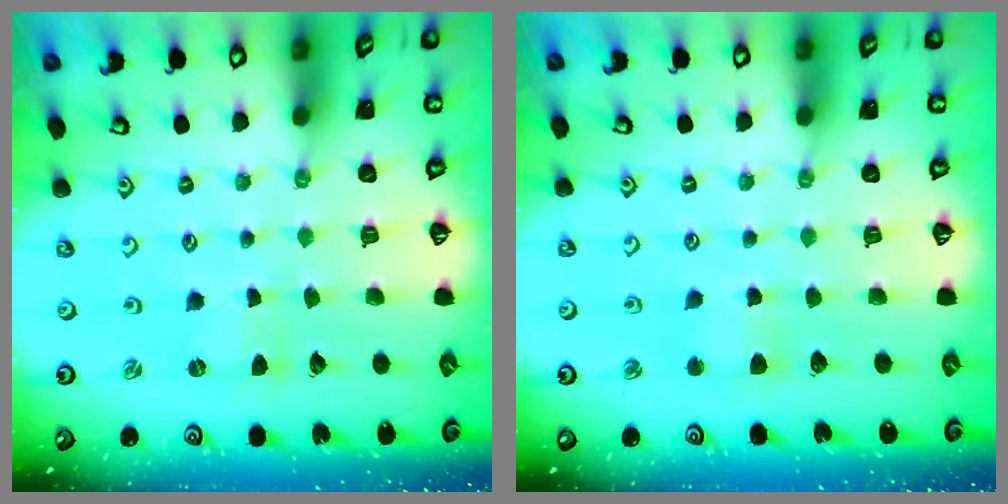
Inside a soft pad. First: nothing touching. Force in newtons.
{"total": 4.1, "press": 4.1, "slide": 0.4}